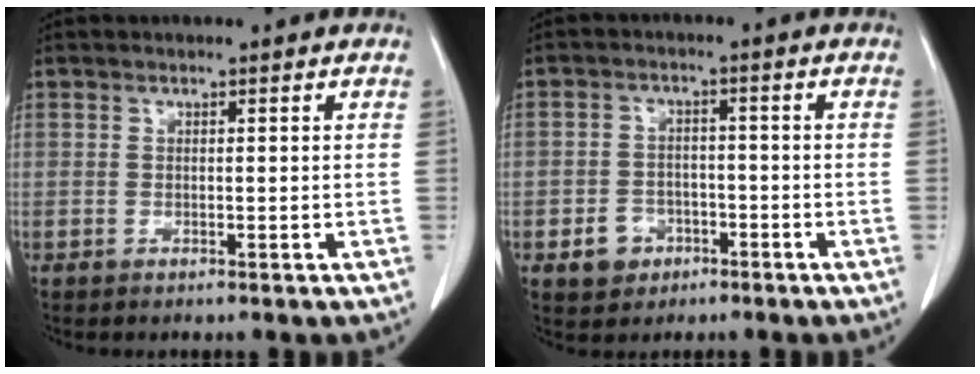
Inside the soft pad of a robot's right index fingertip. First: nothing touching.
{"total": 4.6, "force": [-2.2, 3.8, 1.5], "torque": [-0.023, 0.008, -0.028]}